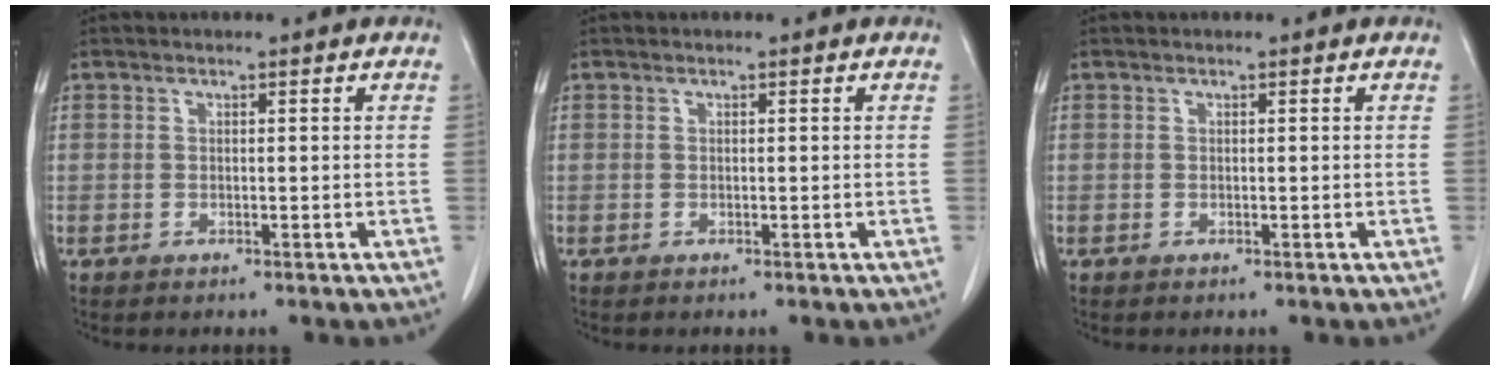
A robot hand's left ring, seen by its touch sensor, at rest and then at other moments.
{"total": 0.0}
{"total": 0.0}